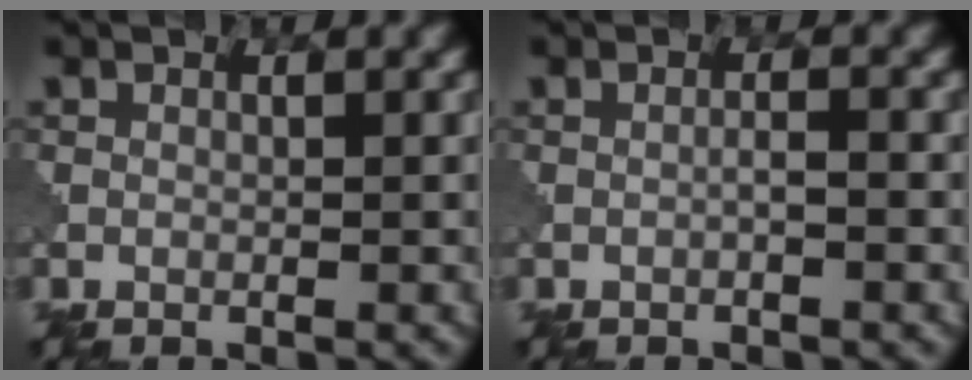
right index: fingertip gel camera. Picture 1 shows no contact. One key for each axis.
{"total": 0.8, "fx": -0.4, "fy": -0.1, "fz": 0.6, "tx": -0.007, "ty": 0.010, "tz": -0.005}